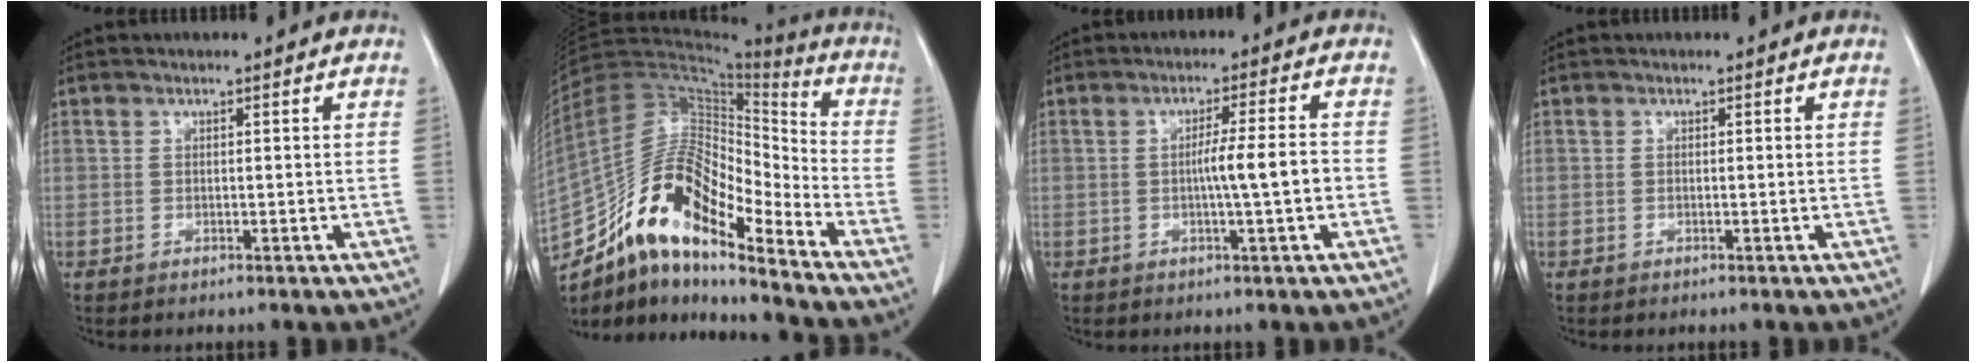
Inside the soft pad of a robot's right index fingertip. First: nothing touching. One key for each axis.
{"total": 17.3, "fx": -12.6, "fy": 4.6, "fz": 10.9, "tx": -0.190, "ty": 0.048, "tz": -0.222}
{"total": 5.4, "fx": -0.9, "fy": -0.4, "fz": 5.3, "tx": -0.083, "ty": 0.000, "tz": -0.016}
{"total": 0.0}